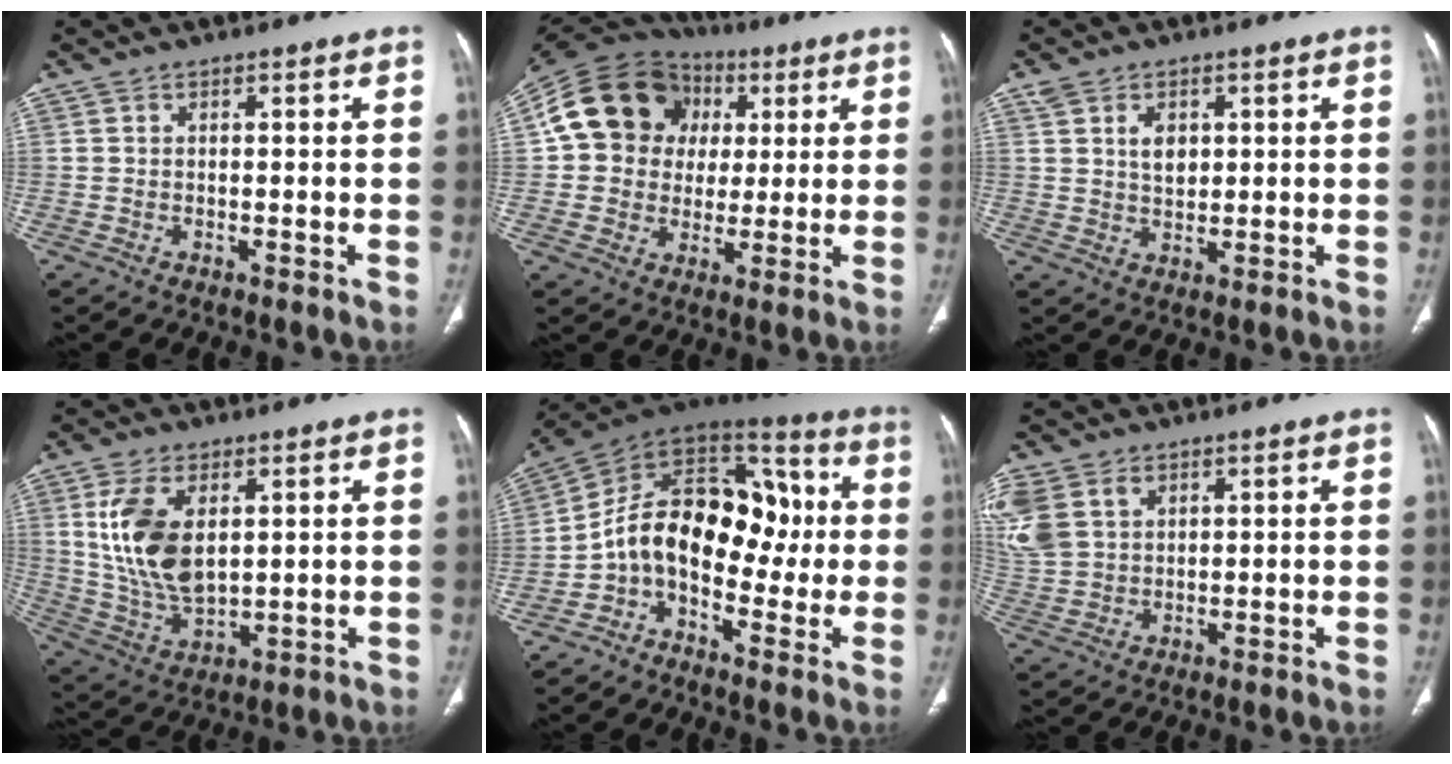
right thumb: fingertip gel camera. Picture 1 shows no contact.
{"total": 17.4, "force": [3.6, 15.2, 7.6], "torque": [-0.107, 0.027, 0.062]}
{"total": 4.2, "force": [1.4, 2.9, 2.7], "torque": [-0.032, -0.008, 0.027]}
{"total": 13.3, "force": [3.4, 7.5, 10.5], "torque": [-0.200, -0.018, 0.078]}
{"total": 16.7, "force": [-2.2, 11.0, 12.4], "torque": [-0.160, 0.071, -0.050]}
{"total": 11.7, "force": [4.8, 8.6, 6.3], "torque": [-0.154, 0.003, 0.106]}